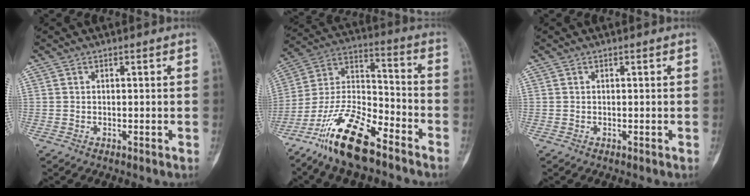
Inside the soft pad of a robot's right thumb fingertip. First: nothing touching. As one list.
[{"total": 17.0, "force": [-11.9, 5.5, 10.9], "torque": [-0.200, 0.074, -0.222]}, {"total": 0.0}]